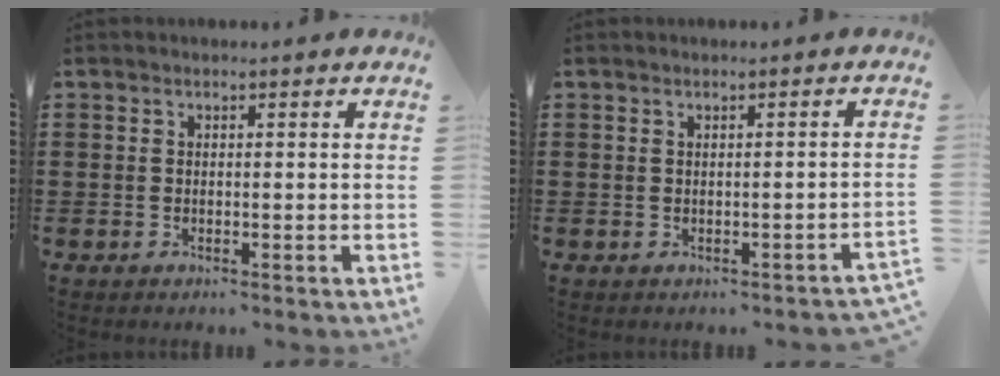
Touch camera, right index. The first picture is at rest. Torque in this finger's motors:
{"motor_torque": [0.02, 0.66, 0.06, 0.01]}